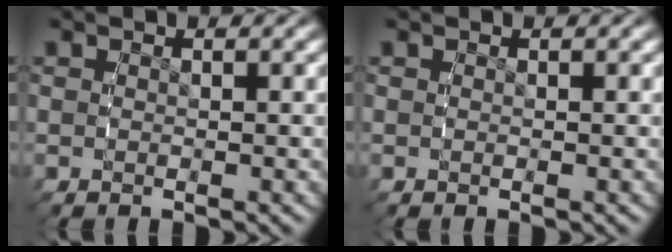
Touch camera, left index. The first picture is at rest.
{"total": 0.0}